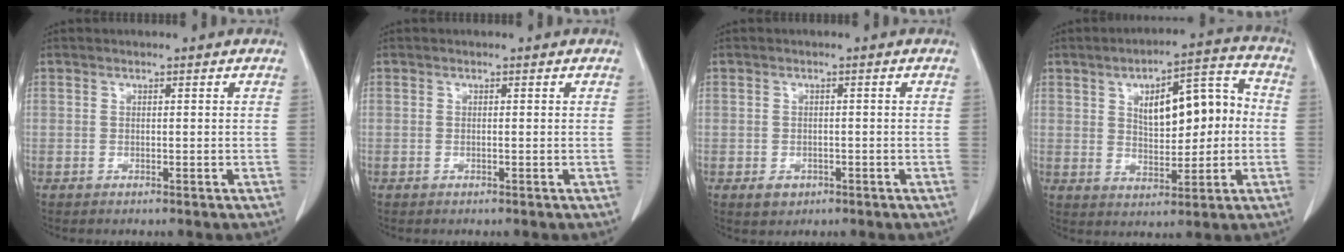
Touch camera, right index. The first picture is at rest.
{"total": 0.0}
{"total": 2.0, "force": [-1.0, 1.6, 0.8], "torque": [-0.009, 0.003, -0.005]}
{"total": 12.1, "force": [1.4, 4.9, 11.0], "torque": [-0.160, 0.035, 0.029]}